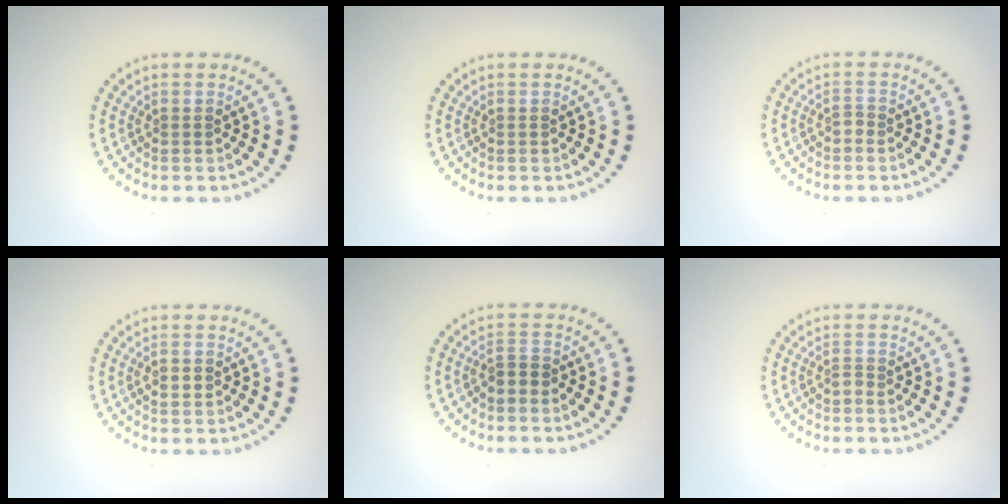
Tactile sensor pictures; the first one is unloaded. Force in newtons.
{"total": 0.0}
{"total": 0.9, "press": 0.6, "slide": 0.7}
{"total": 1.0, "press": 1.0, "slide": 0.0}
{"total": 1.3, "press": 1.0, "slide": 0.8}
{"total": 0.9, "press": 0.5, "slide": 0.7}